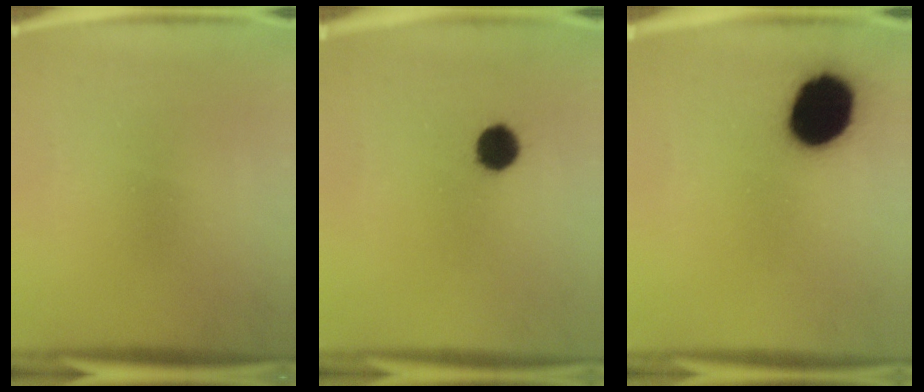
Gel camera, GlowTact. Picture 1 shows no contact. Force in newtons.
{"total": 5.9}
{"total": 16.6}